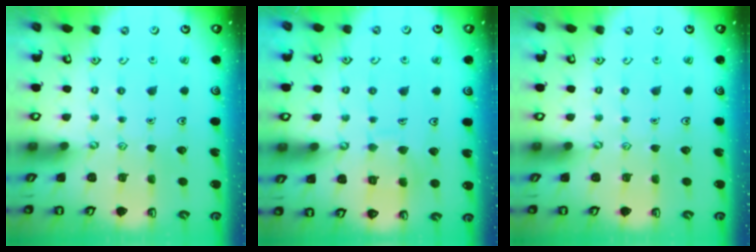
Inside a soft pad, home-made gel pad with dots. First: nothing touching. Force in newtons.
{"total": 7.2, "press": 7.1, "slide": 0.7}
{"total": 0.0}